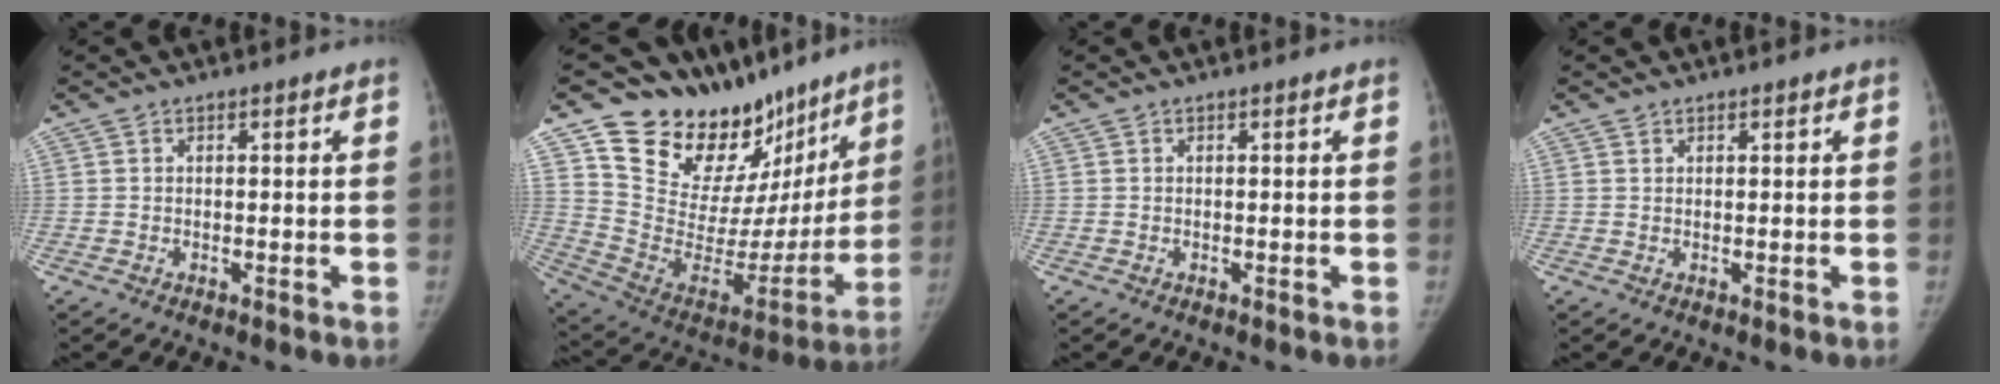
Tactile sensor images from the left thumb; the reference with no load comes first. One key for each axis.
{"total": 25.3, "fx": 19.0, "fy": 13.9, "fz": 9.2, "tx": -0.090, "ty": -0.111, "tz": 0.298}
{"total": 0.0}
{"total": 0.7, "fx": 0.6, "fy": 0.4, "fz": 0.1, "tx": 0.005, "ty": -0.003, "tz": 0.007}